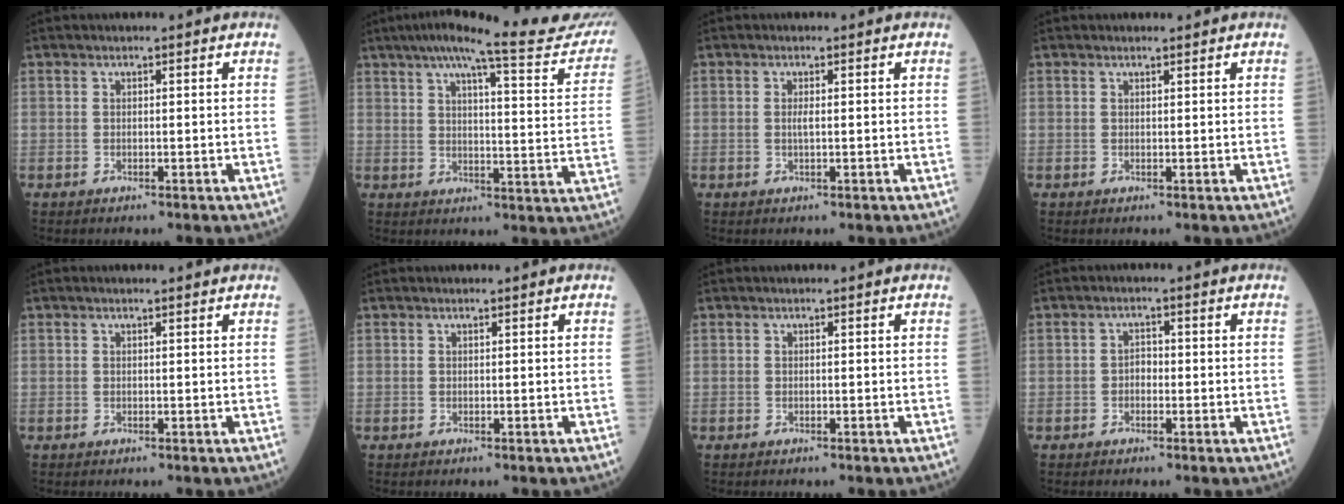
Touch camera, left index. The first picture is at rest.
{"total": 21.5, "force": [19.0, 1.1, 10.2], "torque": [-0.143, -0.032, 0.229]}
{"total": 1.0, "force": [0.1, 0.1, 1.0], "torque": [-0.026, -0.001, 0.001]}
{"total": 0.5, "force": [0.5, 0.1, 0.0], "torque": [-0.009, -0.004, 0.007]}
{"total": 0.8, "force": [0.7, 0.1, 0.4], "torque": [-0.012, 0.005, 0.011]}
{"total": 0.0}
{"total": 0.0}
{"total": 1.6, "force": [-0.4, 1.0, 1.1], "torque": [-0.014, 0.005, -0.009]}